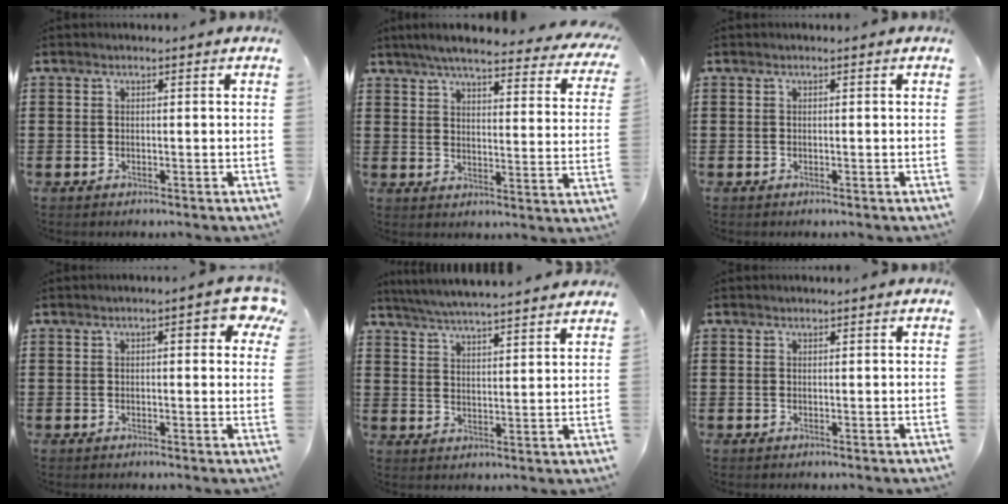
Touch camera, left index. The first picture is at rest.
{"total": 6.0, "force": [5.2, 0.0, 2.8], "torque": [-0.076, -0.027, 0.089]}
{"total": 0.0}
{"total": 4.1, "force": [1.4, 1.1, 3.7], "torque": [-0.050, -0.002, 0.016]}
{"total": 5.2, "force": [5.1, -0.5, 1.1], "torque": [-0.043, -0.026, 0.088]}
{"total": 0.0}